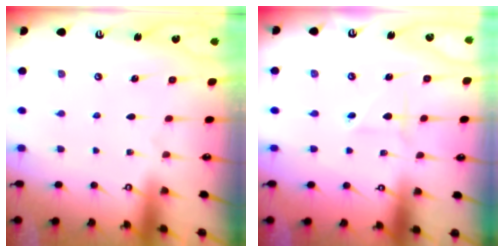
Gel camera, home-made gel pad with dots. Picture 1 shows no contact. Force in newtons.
{"total": 2.0, "press": 1.9, "slide": 0.3}